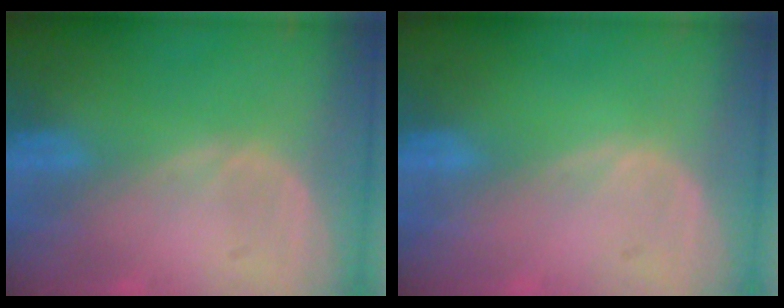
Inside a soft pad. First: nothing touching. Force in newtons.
{"total": 0.0}